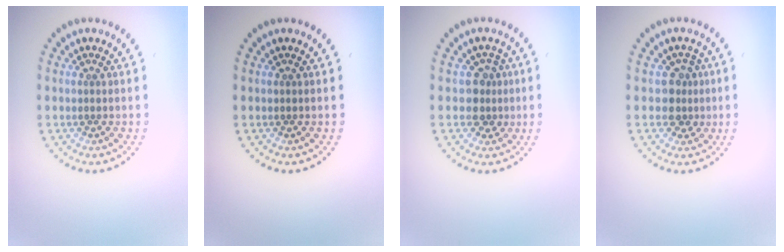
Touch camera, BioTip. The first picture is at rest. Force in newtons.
{"total": 0.0}
{"total": 2.2, "press": 1.9, "slide": 1.2}
{"total": 2.2, "press": 1.9, "slide": 1.1}